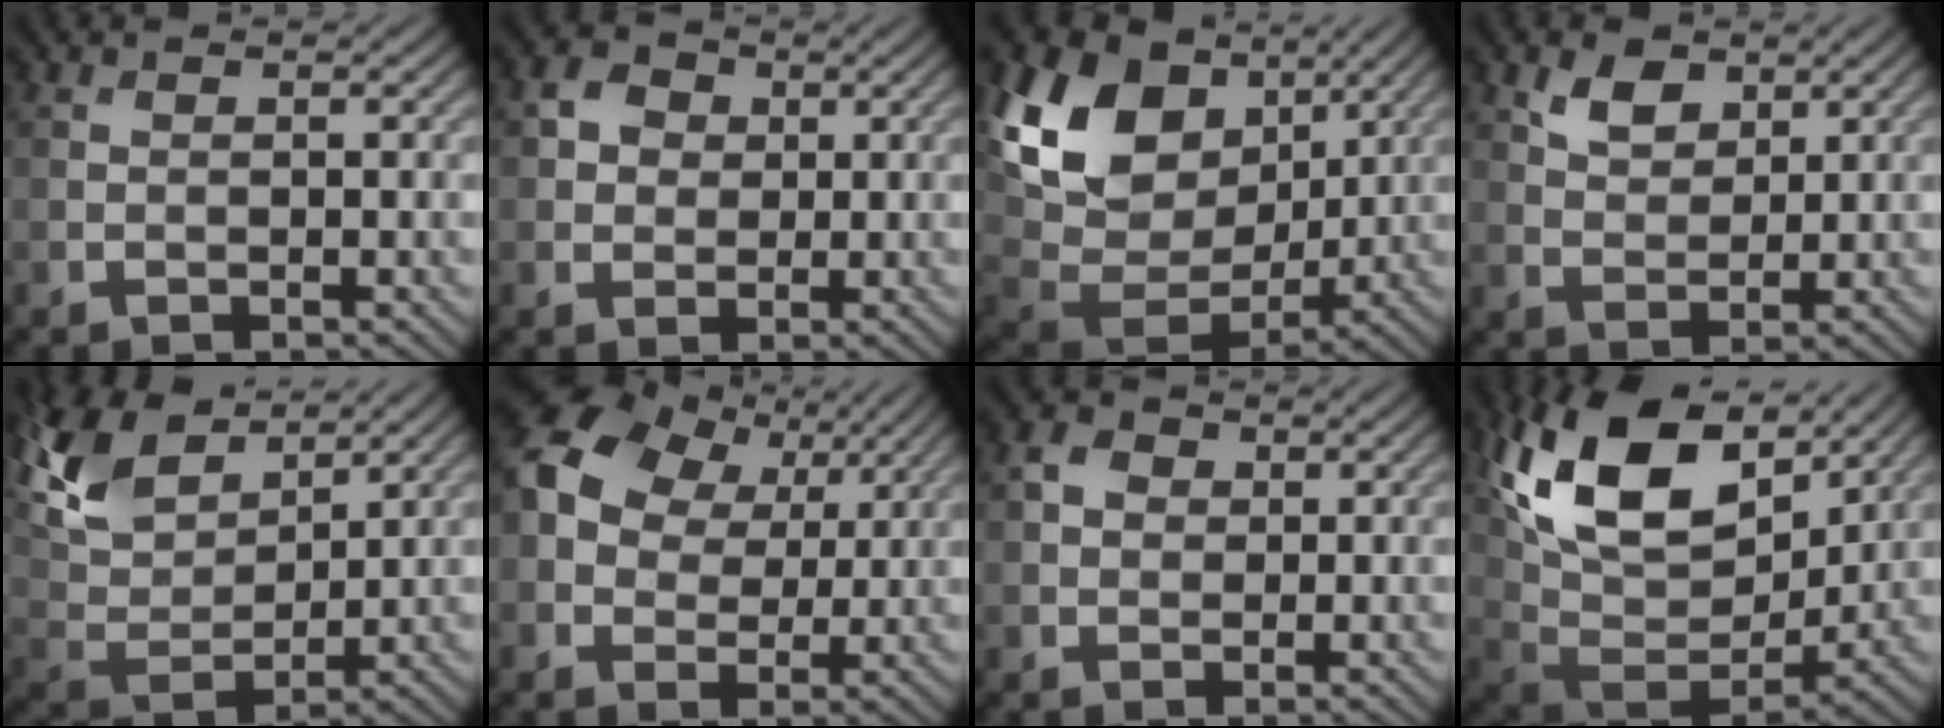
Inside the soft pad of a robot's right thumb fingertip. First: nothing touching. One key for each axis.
{"total": 3.4, "fx": 0.7, "fy": 3.0, "fz": 1.5, "tx": -0.031, "ty": 0.004, "tz": 0.005}
{"total": 15.3, "fx": 5.8, "fy": 10.6, "fz": 9.4, "tx": -0.215, "ty": 0.017, "tz": 0.117}
{"total": 3.7, "fx": 2.3, "fy": 2.2, "fz": 1.9, "tx": -0.042, "ty": -0.005, "tz": 0.047}
{"total": 11.2, "fx": 7.8, "fy": 4.9, "fz": 6.5, "tx": -0.173, "ty": 0.021, "tz": 0.155}
{"total": 11.9, "fx": 4.0, "fy": 8.5, "fz": 7.3, "tx": -0.167, "ty": 0.019, "tz": 0.066}
{"total": 2.6, "fx": 0.5, "fy": 2.3, "fz": 1.1, "tx": -0.025, "ty": 0.002, "tz": 0.003}
{"total": 17.3, "fx": 8.4, "fy": 9.9, "fz": 11.5, "tx": -0.245, "ty": 0.025, "tz": 0.152}